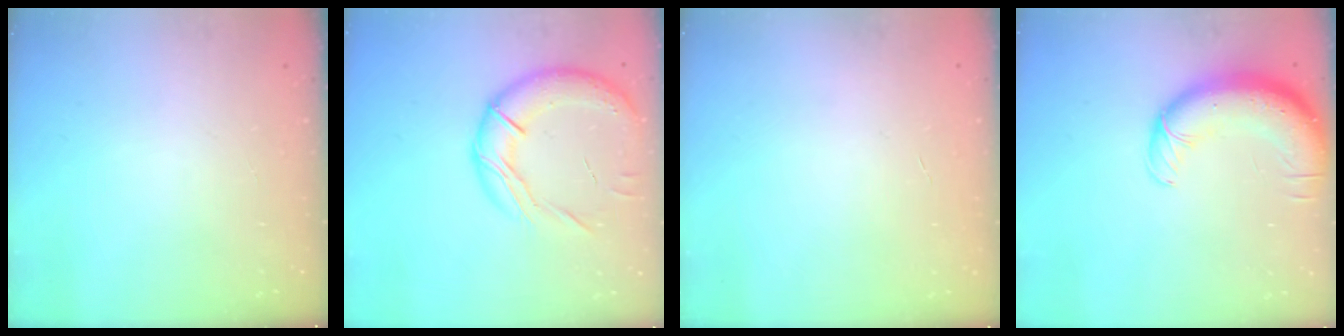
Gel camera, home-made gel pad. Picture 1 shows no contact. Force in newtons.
{"total": 17.8, "press": 17.6, "slide": 2.9}
{"total": 0.0}
{"total": 13.5, "press": 13.0, "slide": 3.6}